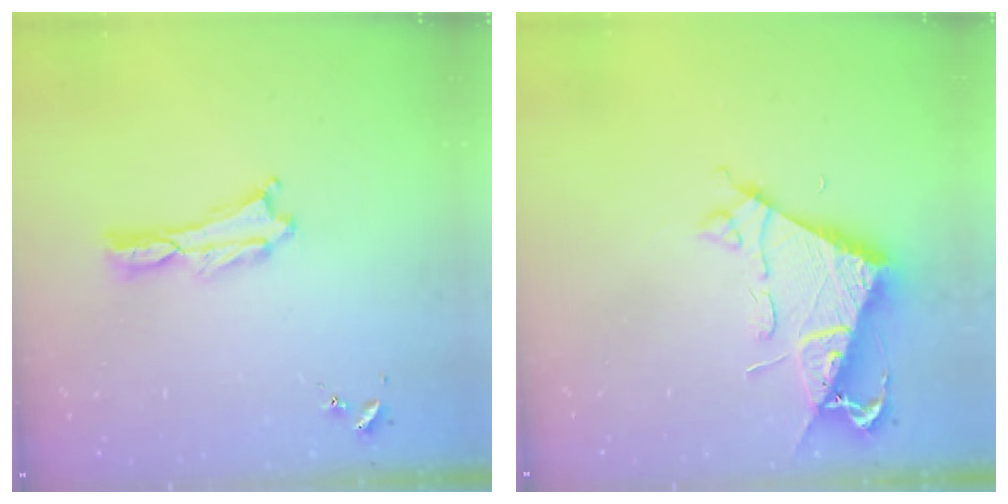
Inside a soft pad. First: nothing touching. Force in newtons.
{"total": 7.1, "press": 7.1, "slide": 0.8}